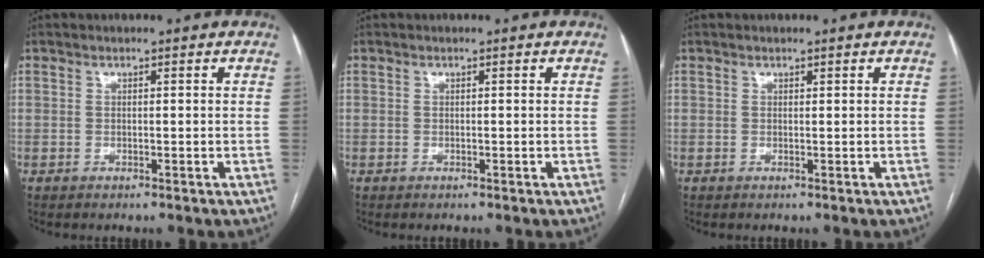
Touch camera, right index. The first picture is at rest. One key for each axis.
{"total": 0.0}
{"total": 0.0}